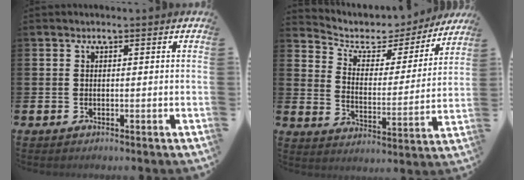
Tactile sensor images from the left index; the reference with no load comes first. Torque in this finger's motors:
{"motor_torque": [0.97, -1.17, 0.07, 0.02]}